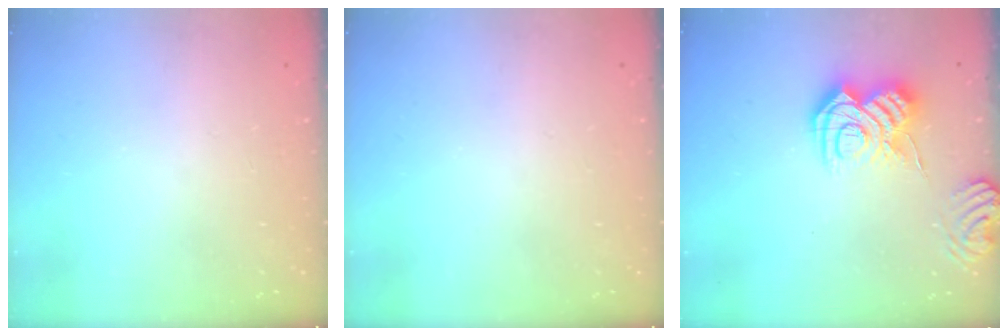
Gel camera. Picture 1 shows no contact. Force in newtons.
{"total": 0.0}
{"total": 11.6, "press": 11.5, "slide": 1.1}